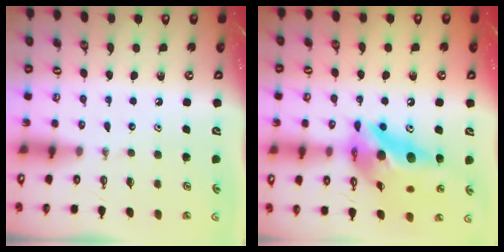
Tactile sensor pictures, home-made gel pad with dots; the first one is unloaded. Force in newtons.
{"total": 20.2, "press": 19.9, "slide": 3.7}